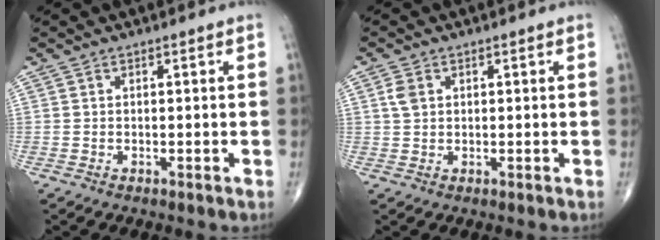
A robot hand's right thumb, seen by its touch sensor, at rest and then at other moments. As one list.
[{"total": 2.5, "force": [0.8, 1.8, 1.5], "torque": [-0.029, 0.004, 0.017]}]